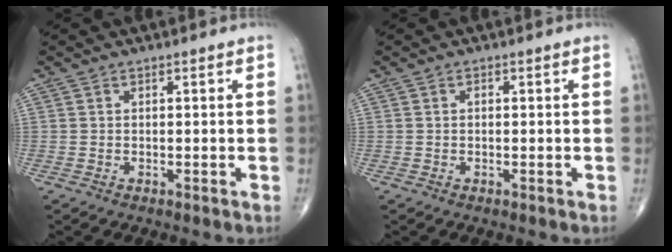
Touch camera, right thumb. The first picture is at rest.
{"total": 0.5, "force": [0.0, 0.4, 0.4], "torque": [-0.004, 0.001, -0.002]}